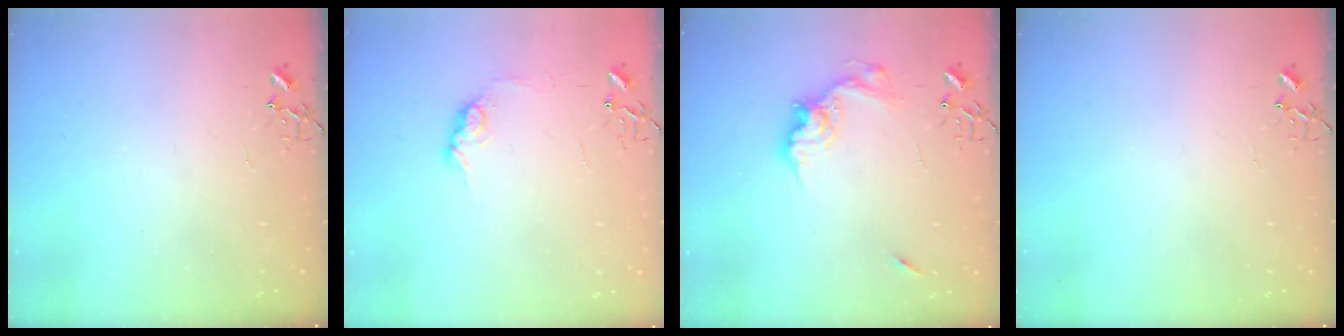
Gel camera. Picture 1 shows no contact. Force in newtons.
{"total": 9.0, "press": 9.0, "slide": 0.4}
{"total": 13.6, "press": 13.6, "slide": 1.0}
{"total": 0.0}